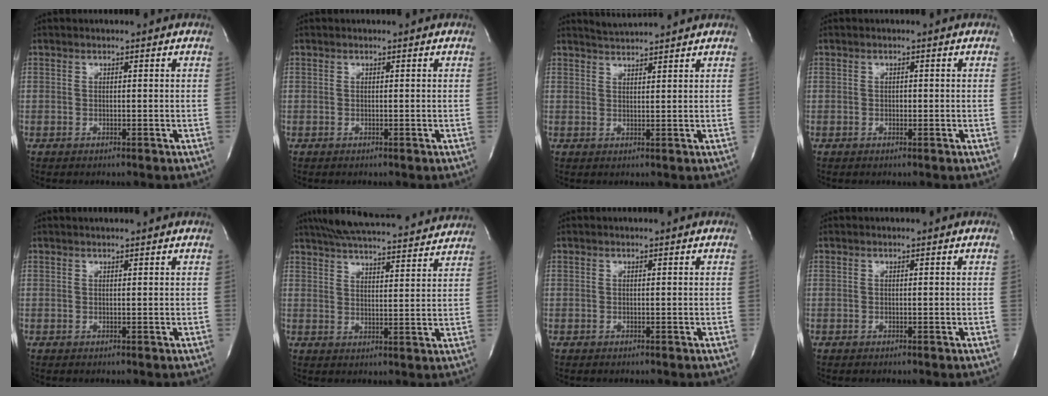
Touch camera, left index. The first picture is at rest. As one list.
[{"total": 0.0}, {"total": 3.6, "force": [3.5, -0.8, 0.4], "torque": [-0.010, 0.010, 0.061]}, {"total": 0.7, "force": [-0.2, 0.5, 0.4], "torque": [-0.008, -0.001, -0.005]}, {"total": 1.9, "force": [1.7, 0.0, 0.7], "torque": [-0.009, 0.015, 0.026]}, {"total": 21.4, "force": [19.8, 2.6, 7.9], "torque": [-0.135, 0.015, 0.265]}, {"total": 0.0}, {"total": 0.0}]